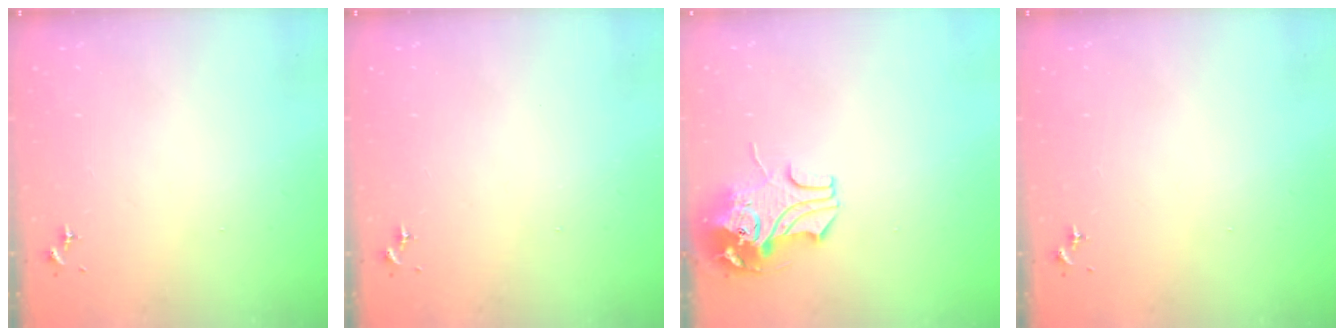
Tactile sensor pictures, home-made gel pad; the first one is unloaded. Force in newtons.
{"total": 0.0}
{"total": 9.6, "press": 9.5, "slide": 1.4}
{"total": 0.0}